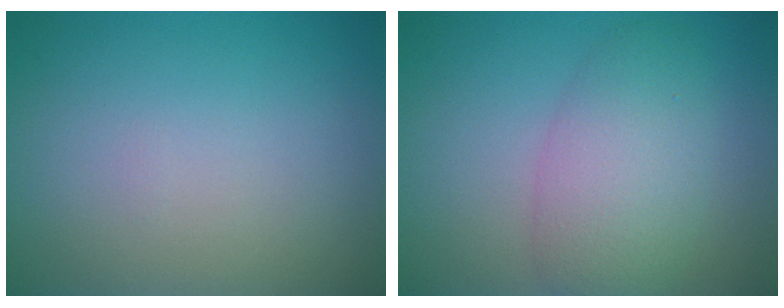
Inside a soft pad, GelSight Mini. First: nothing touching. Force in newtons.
{"total": 6.4, "press": 6.4, "slide": 0.1}